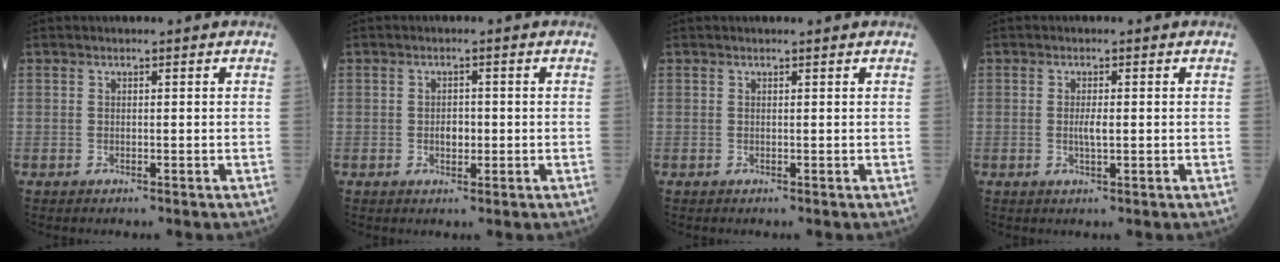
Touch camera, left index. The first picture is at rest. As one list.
[{"total": 2.0, "force": [-0.3, 1.3, 1.5], "torque": [-0.024, 0.003, -0.003]}, {"total": 1.1, "force": [1.0, -0.1, 0.4], "torque": [-0.009, 0.004, 0.014]}, {"total": 1.9, "force": [0.0, 0.3, 1.9], "torque": [-0.040, -0.001, 0.001]}]